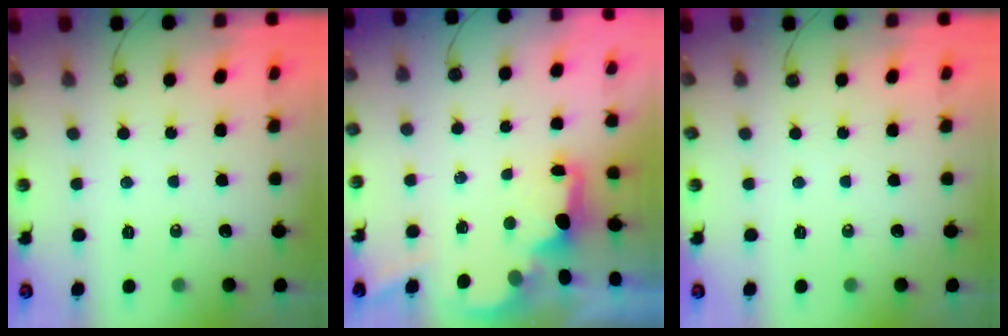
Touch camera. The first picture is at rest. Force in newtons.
{"total": 2.1, "press": 1.9, "slide": 0.8}
{"total": 0.0}